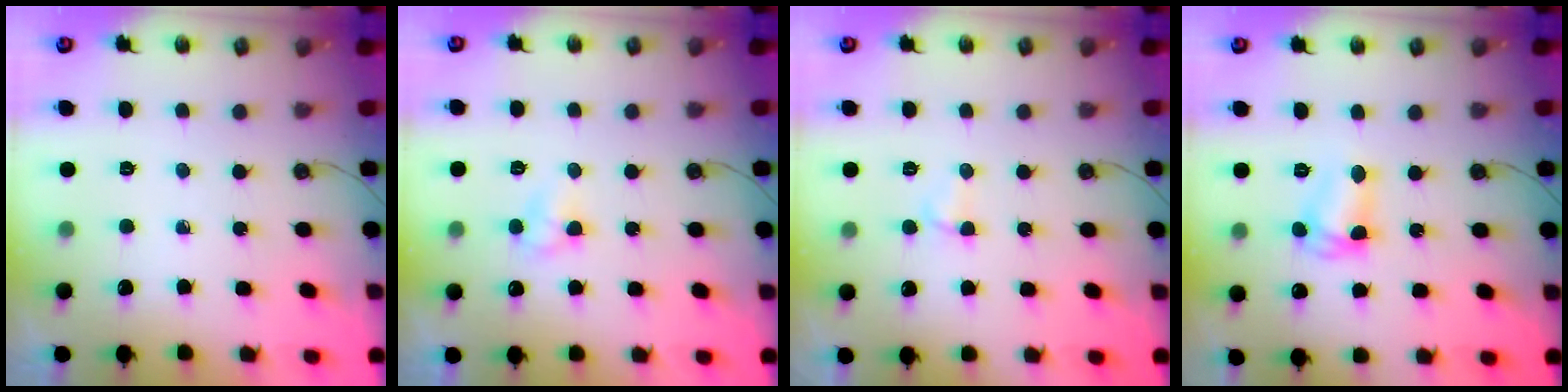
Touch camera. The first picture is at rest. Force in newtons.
{"total": 3.9, "press": 3.8, "slide": 0.4}
{"total": 2.9, "press": 2.8, "slide": 0.6}
{"total": 7.4, "press": 7.4, "slide": 0.6}